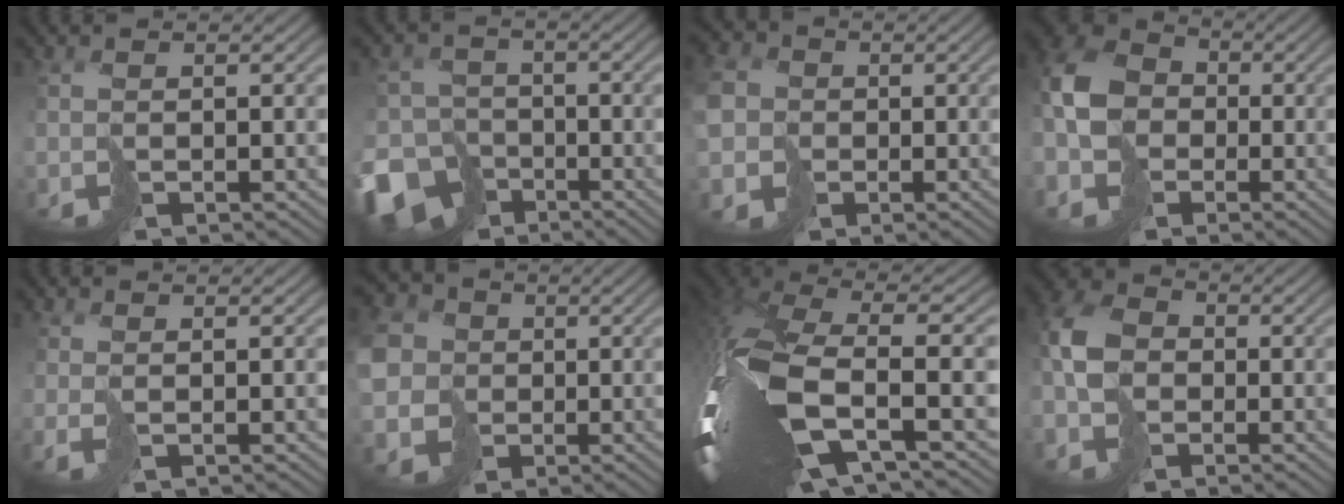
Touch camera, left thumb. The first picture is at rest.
{"total": 11.8, "force": [-7.4, 8.6, 3.3], "torque": [-0.085, -0.058, -0.124]}
{"total": 6.1, "force": [-0.7, 5.8, 2.0], "torque": [-0.079, -0.012, -0.017]}
{"total": 9.6, "force": [-2.3, 7.9, 5.0], "torque": [-0.144, -0.022, -0.047]}
{"total": 1.1, "force": [-0.3, 0.4, 1.0], "torque": [-0.027, 0.000, -0.006]}
{"total": 8.7, "force": [0.2, 7.8, 3.8], "torque": [-0.130, -0.004, 0.001]}
{"total": 15.4, "force": [-2.0, 6.6, 13.8], "torque": [-0.343, -0.038, -0.001]}
{"total": 7.1, "force": [-1.3, 5.6, 4.2], "torque": [-0.121, -0.004, -0.033]}